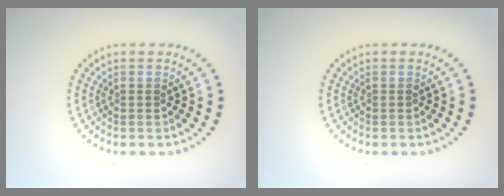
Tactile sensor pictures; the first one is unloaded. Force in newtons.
{"total": 0.0}